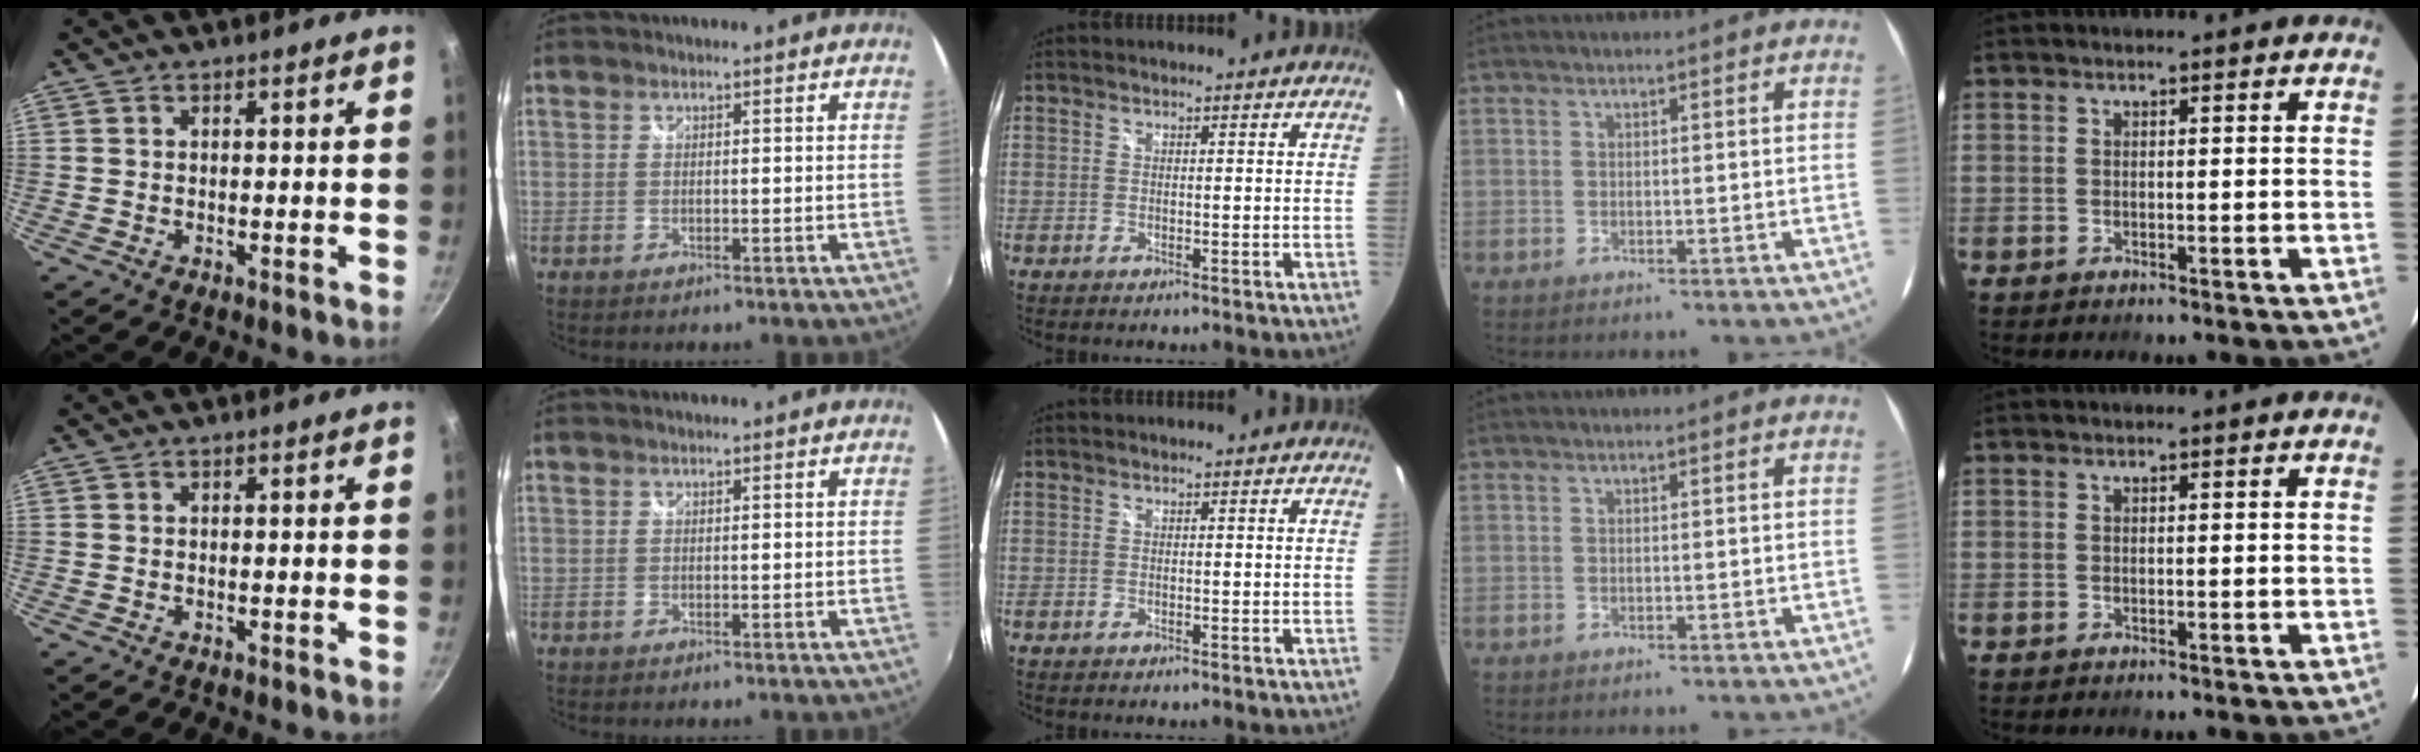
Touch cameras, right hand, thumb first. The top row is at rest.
{}